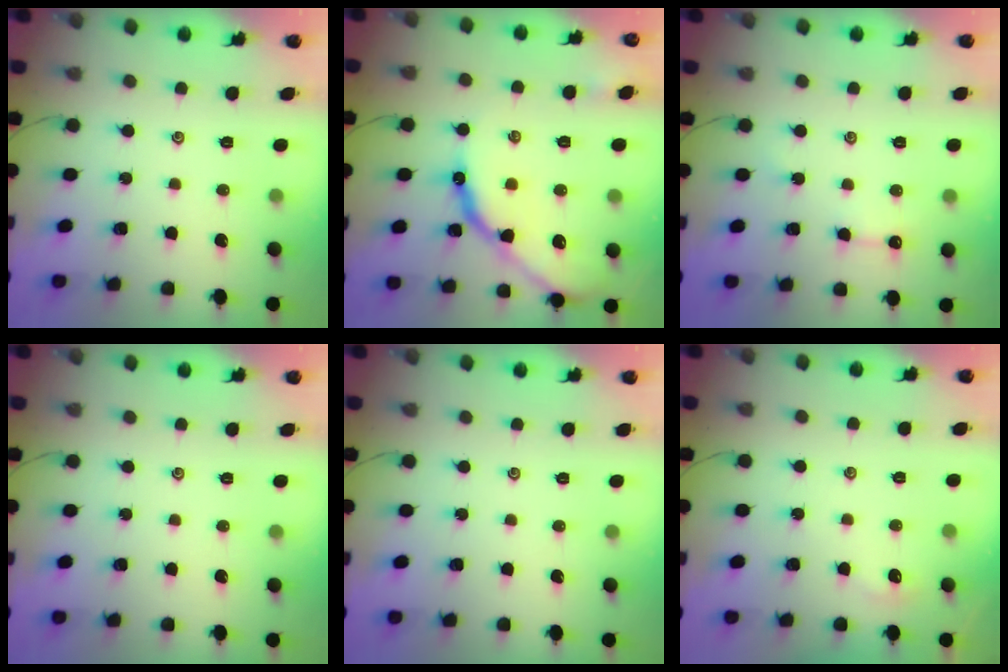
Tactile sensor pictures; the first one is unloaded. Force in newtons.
{"total": 13.6, "press": 13.5, "slide": 1.4}
{"total": 3.0, "press": 3.0, "slide": 0.4}
{"total": 0.0}
{"total": 0.0}
{"total": 2.7, "press": 2.7, "slide": 0.3}